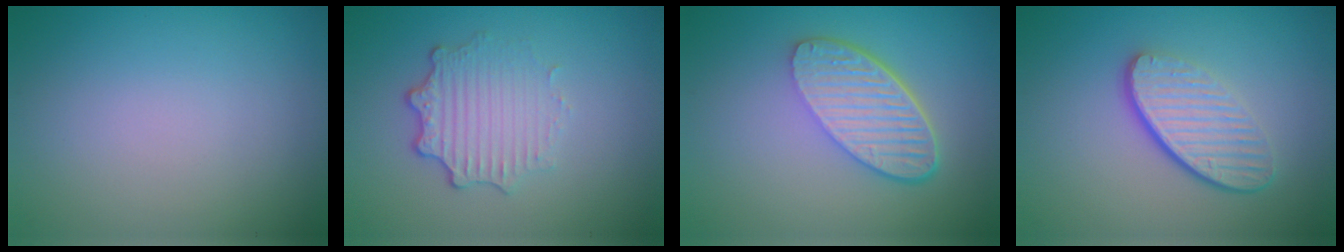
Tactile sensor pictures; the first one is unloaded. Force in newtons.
{"total": 3.6, "press": 2.8, "slide": 2.2}
{"total": 5.8, "press": 4.3, "slide": 4.0}
{"total": 4.6, "press": 3.2, "slide": 3.3}